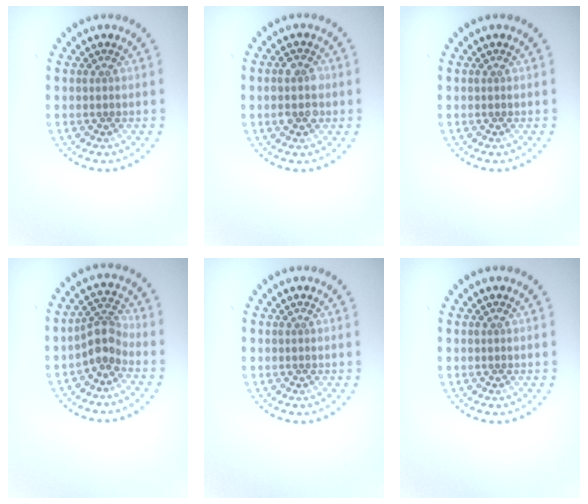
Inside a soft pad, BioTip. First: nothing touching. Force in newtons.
{"total": 2.9, "press": 2.8, "slide": 0.3}
{"total": 0.0}
{"total": 2.7, "press": 2.1, "slide": 1.7}
{"total": 0.0}
{"total": 0.0}